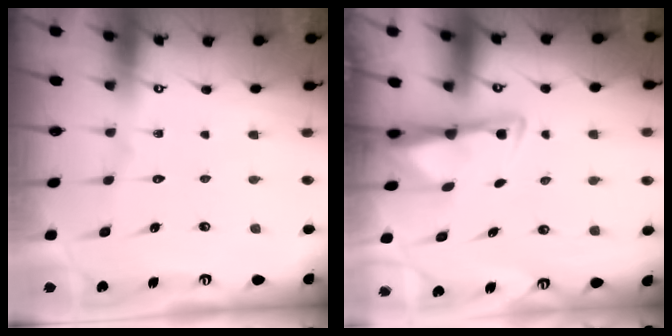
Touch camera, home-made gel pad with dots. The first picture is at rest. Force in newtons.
{"total": 2.9, "press": 2.9, "slide": 0.5}